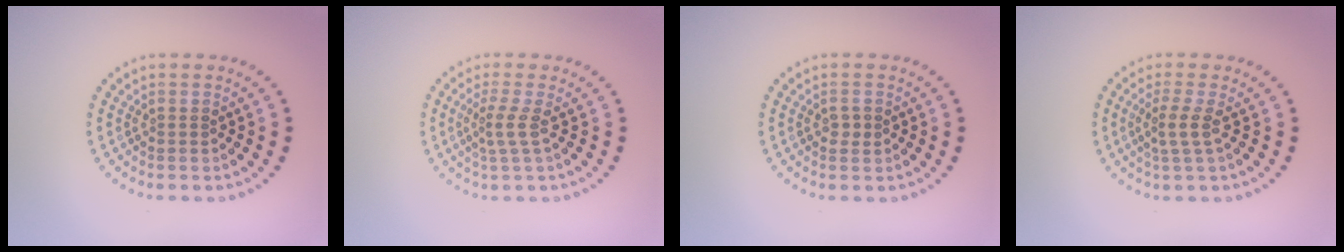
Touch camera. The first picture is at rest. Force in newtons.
{"total": 2.0, "press": 1.3, "slide": 1.5}
{"total": 1.0, "press": 1.0, "slide": 0.2}
{"total": 2.0, "press": 1.6, "slide": 1.3}